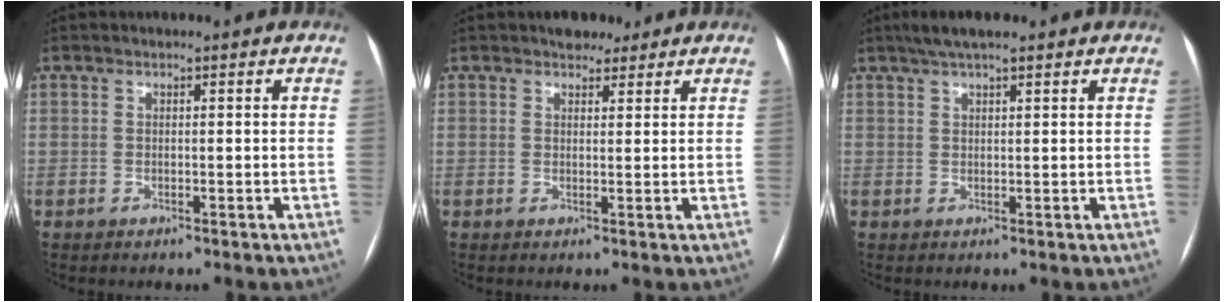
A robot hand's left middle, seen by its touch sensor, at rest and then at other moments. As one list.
[{"total": 3.1, "force": [2.5, 1.7, 1.0], "torque": [-0.013, 0.008, 0.035]}, {"total": 5.1, "force": [3.8, 0.9, 3.2], "torque": [-0.057, 0.024, 0.064]}]